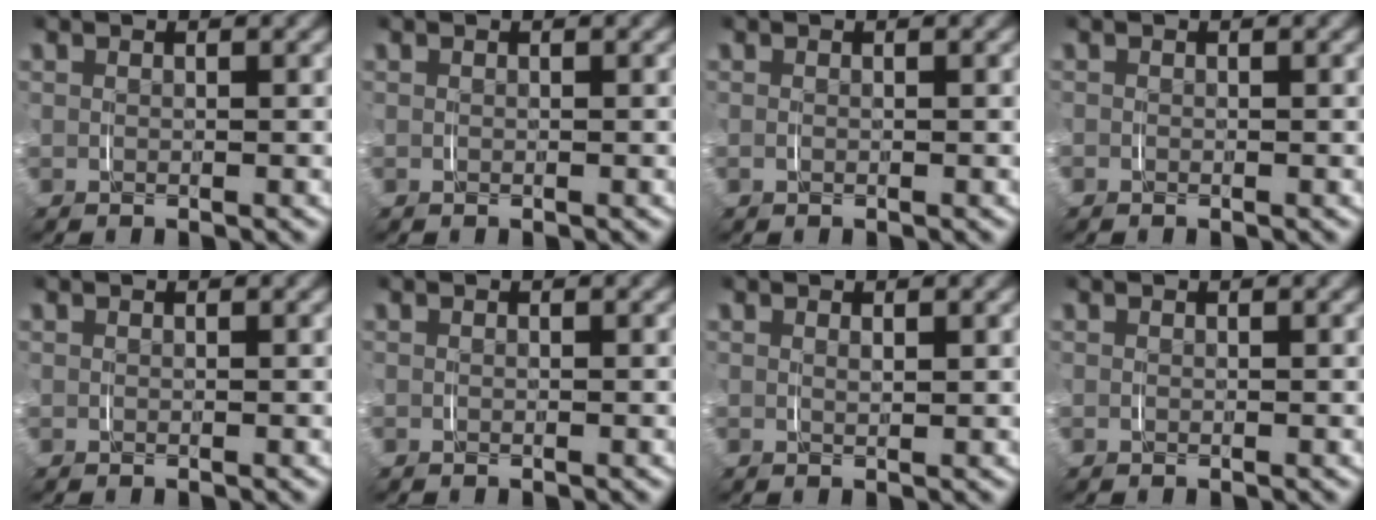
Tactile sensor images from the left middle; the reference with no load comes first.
{"total": 0.0}
{"total": 0.0}
{"total": 0.8, "force": [-0.5, 0.6, 0.0], "torque": [-0.007, -0.003, -0.009]}
{"total": 0.0}
{"total": 0.0}
{"total": 1.0, "force": [0.7, -0.6, -0.3], "torque": [0.006, 0.002, 0.013]}
{"total": 0.0}